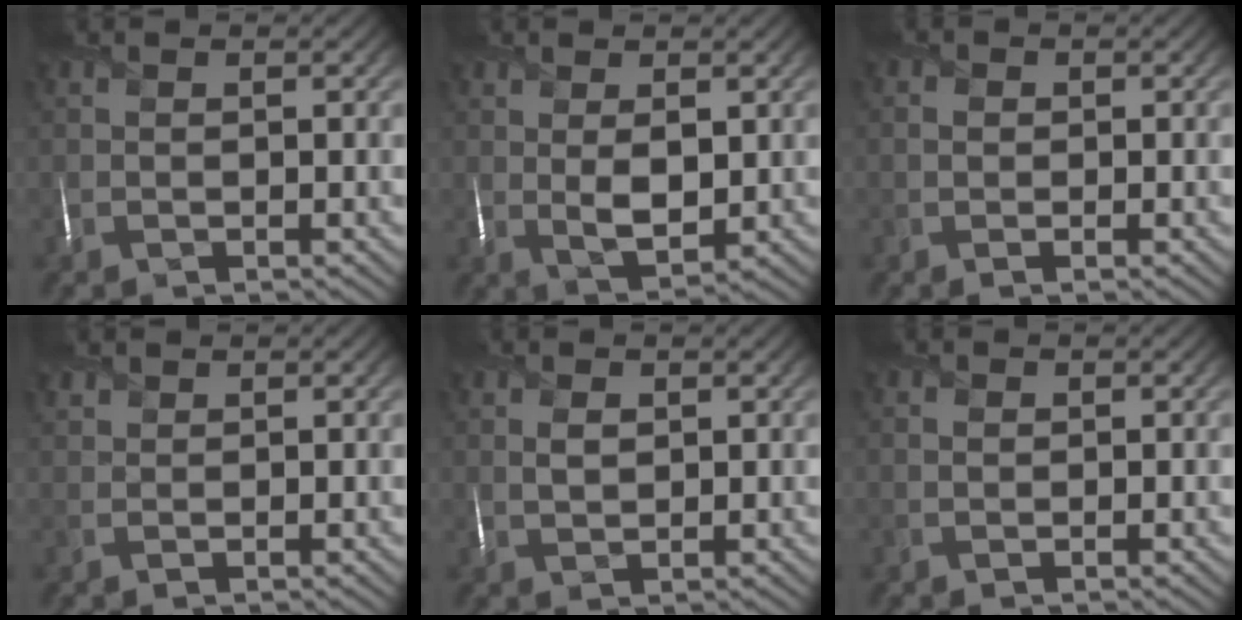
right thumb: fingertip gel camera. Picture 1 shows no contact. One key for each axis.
{"total": 4.2, "fx": 0.9, "fy": 2.1, "fz": 3.5, "tx": -0.073, "ty": -0.006, "tz": 0.023}
{"total": 1.3, "fx": -0.2, "fy": 1.0, "fz": 0.8, "tx": -0.018, "ty": -0.002, "tz": -0.007}
{"total": 1.3, "fx": 1.1, "fy": 0.7, "fz": 0.2, "tx": -0.007, "ty": 0.003, "tz": 0.028}
{"total": 1.9, "fx": 0.9, "fy": 1.2, "fz": 1.2, "tx": -0.027, "ty": -0.001, "tz": 0.018}
{"total": 0.8, "fx": 0.1, "fy": 0.7, "fz": 0.4, "tx": -0.013, "ty": -0.003, "tz": 0.001}